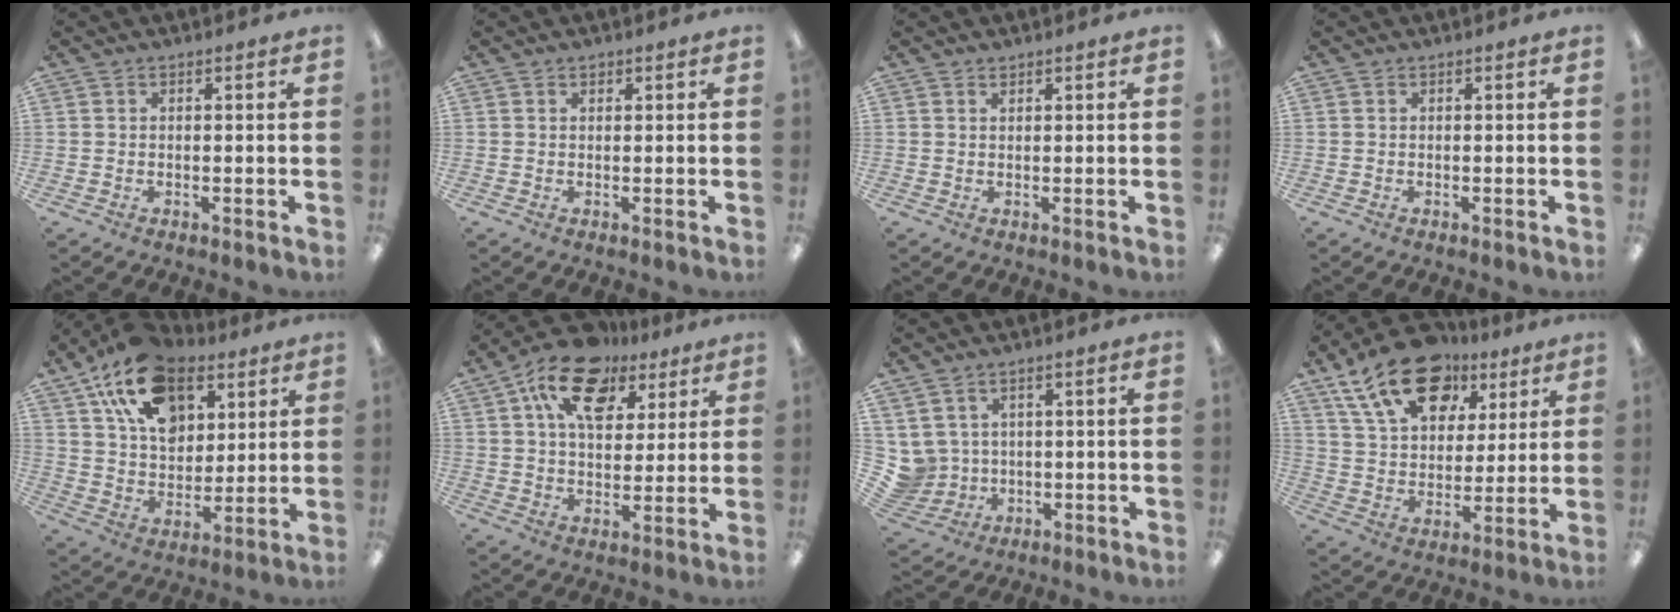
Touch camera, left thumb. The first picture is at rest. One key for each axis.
{"total": 0.7, "fx": 0.5, "fy": 0.5, "fz": 0.3, "tx": 0.001, "ty": -0.002, "tz": 0.007}
{"total": 0.7, "fx": 0.7, "fy": 0.3, "fz": 0.1, "tx": -0.003, "ty": 0.000, "tz": 0.013}
{"total": 0.0}
{"total": 19.5, "fx": 11.3, "fy": 11.9, "fz": 10.6, "tx": -0.189, "ty": -0.040, "tz": 0.206}
{"total": 14.9, "fx": 8.7, "fy": 8.9, "fz": 8.1, "tx": -0.137, "ty": -0.034, "tz": 0.159}
{"total": 5.8, "fx": 1.9, "fy": 5.4, "fz": 0.8, "tx": -0.057, "ty": -0.010, "tz": 0.040}
{"total": 19.0, "fx": 11.6, "fy": 11.3, "fz": 9.9, "tx": -0.172, "ty": -0.049, "tz": 0.212}